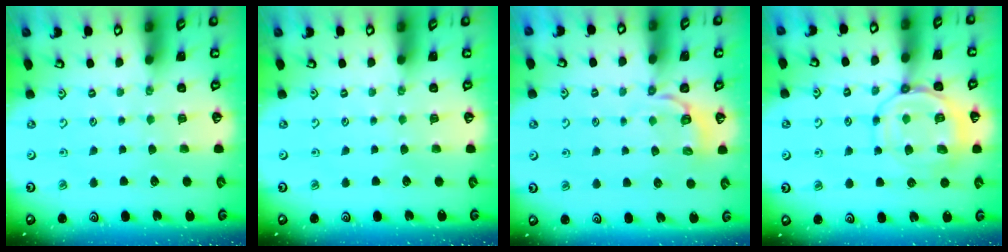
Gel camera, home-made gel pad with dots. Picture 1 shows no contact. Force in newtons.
{"total": 0.0}
{"total": 4.2, "press": 3.2, "slide": 2.6}
{"total": 11.5, "press": 11.5, "slide": 1.2}